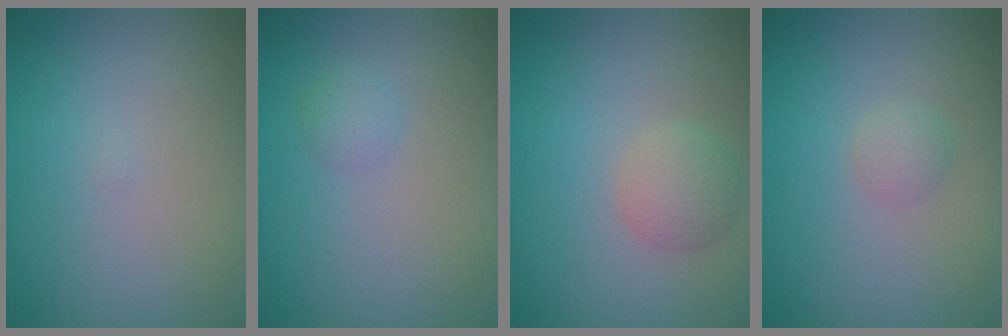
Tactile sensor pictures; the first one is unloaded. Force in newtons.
{"total": 1.0, "press": 1.0, "slide": 0.0}
{"total": 2.3, "press": 2.3, "slide": 0.2}
{"total": 1.0, "press": 1.0, "slide": 0.0}